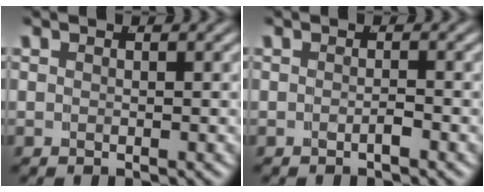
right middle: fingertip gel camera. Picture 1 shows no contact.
{"total": 0.9, "force": [-0.7, -0.3, 0.4], "torque": [-0.001, 0.000, -0.011]}